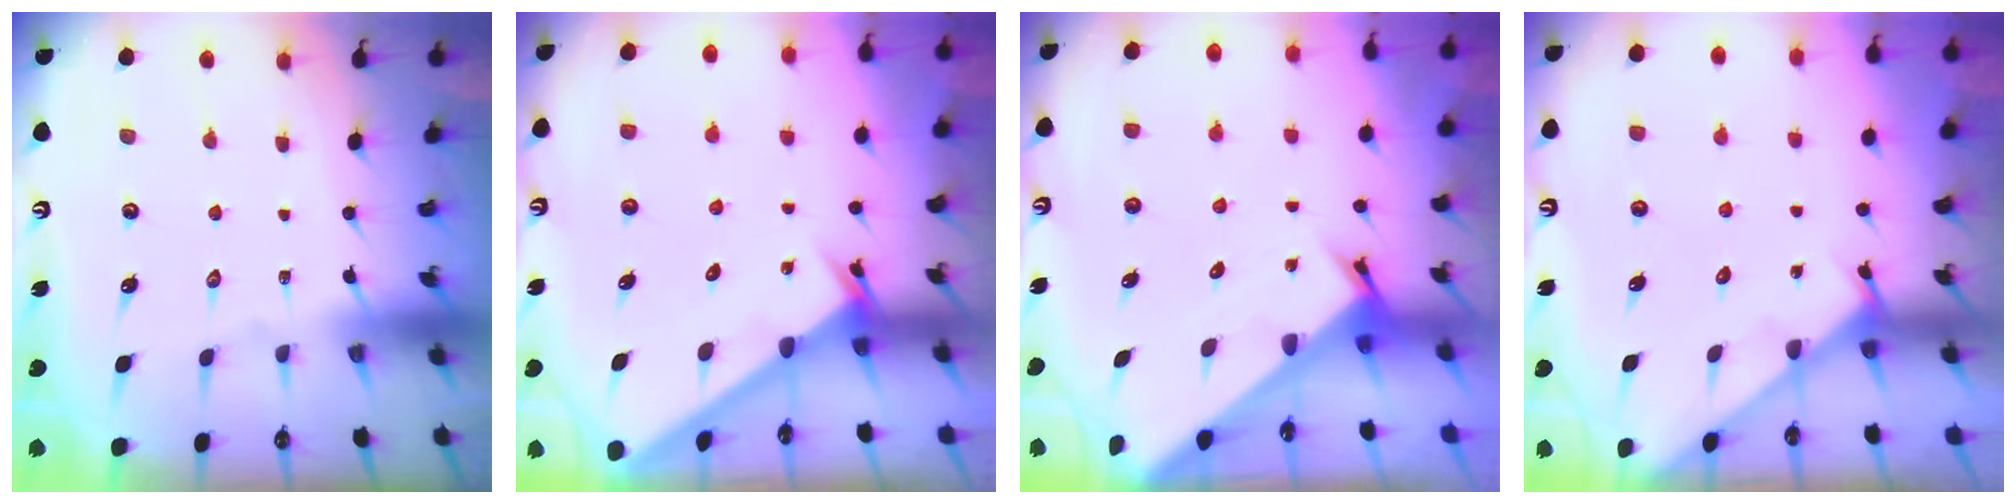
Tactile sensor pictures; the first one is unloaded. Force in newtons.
{"total": 2.2, "press": 2.2, "slide": 0.2}
{"total": 2.6, "press": 2.6, "slide": 0.2}
{"total": 3.2, "press": 3.1, "slide": 0.2}